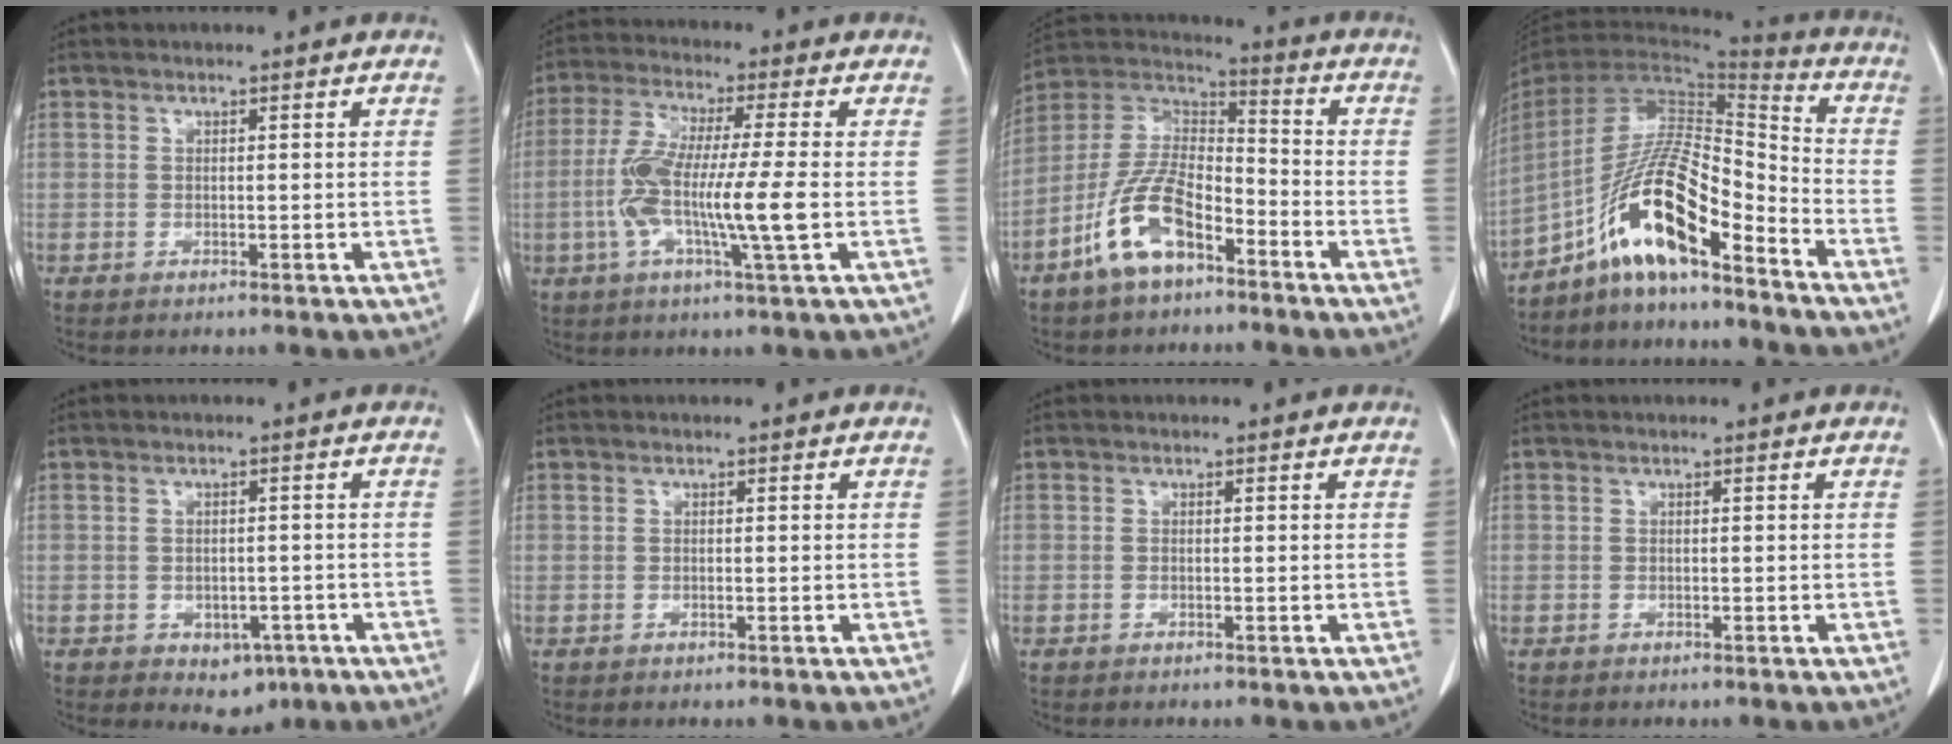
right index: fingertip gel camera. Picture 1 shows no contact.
{"total": 12.1, "force": [-1.8, 0.3, 11.9], "torque": [-0.233, -0.007, -0.042]}
{"total": 12.4, "force": [-6.9, 5.2, 9.0], "torque": [-0.193, 0.009, -0.131]}
{"total": 14.1, "force": [-9.4, 2.0, 10.3], "torque": [-0.195, 0.012, -0.170]}
{"total": 4.1, "force": [-1.9, 2.9, 2.2], "torque": [-0.022, 0.004, -0.013]}
{"total": 0.0}
{"total": 0.0}
{"total": 0.0}